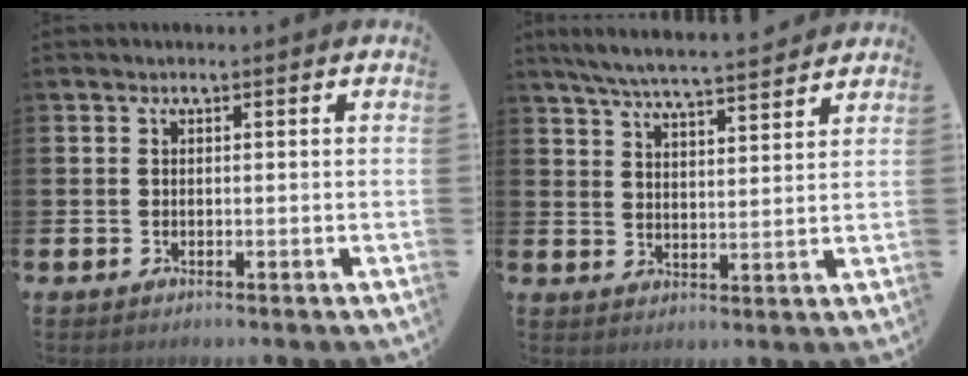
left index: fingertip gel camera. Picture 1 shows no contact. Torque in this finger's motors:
{"motor_torque": [0.69, -1.45, 0.57, 0.09]}